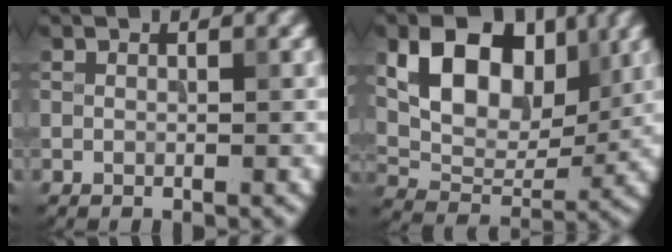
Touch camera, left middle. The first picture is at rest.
{"total": 9.2, "force": [3.4, 6.0, 6.1], "torque": [-0.104, -0.006, 0.058]}